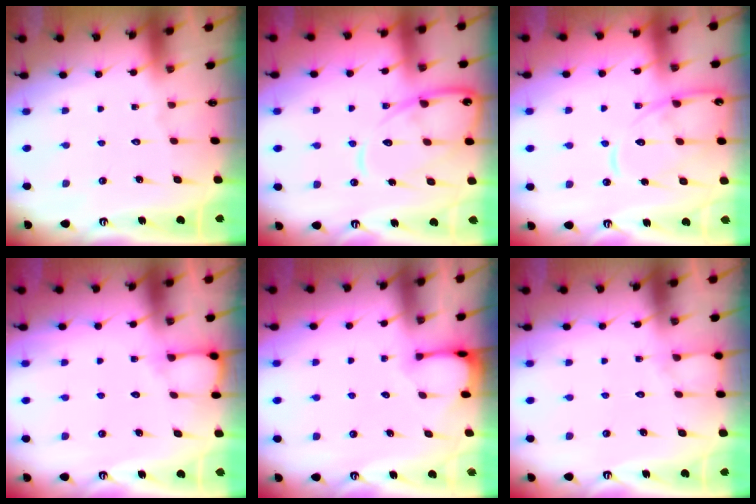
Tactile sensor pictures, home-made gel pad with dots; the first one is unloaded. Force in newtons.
{"total": 12.7, "press": 12.7, "slide": 1.1}
{"total": 14.0, "press": 14.0, "slide": 1.3}
{"total": 4.6, "press": 4.5, "slide": 0.5}
{"total": 2.3, "press": 2.3, "slide": 0.4}
{"total": 4.4, "press": 4.4, "slide": 0.5}